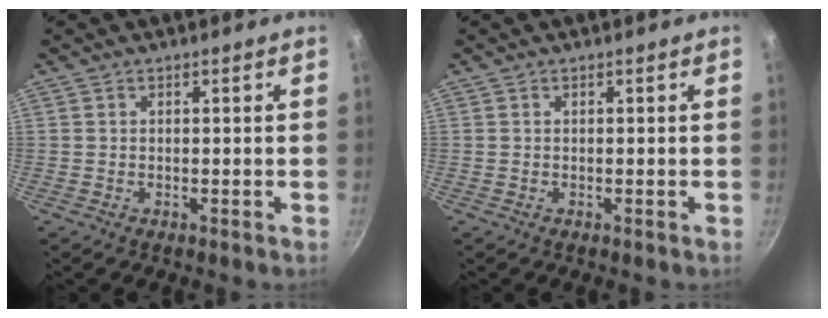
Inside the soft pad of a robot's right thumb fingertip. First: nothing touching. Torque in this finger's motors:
{"motor_torque": [0.00, 0.00, -0.47, 0.00, 0.01]}